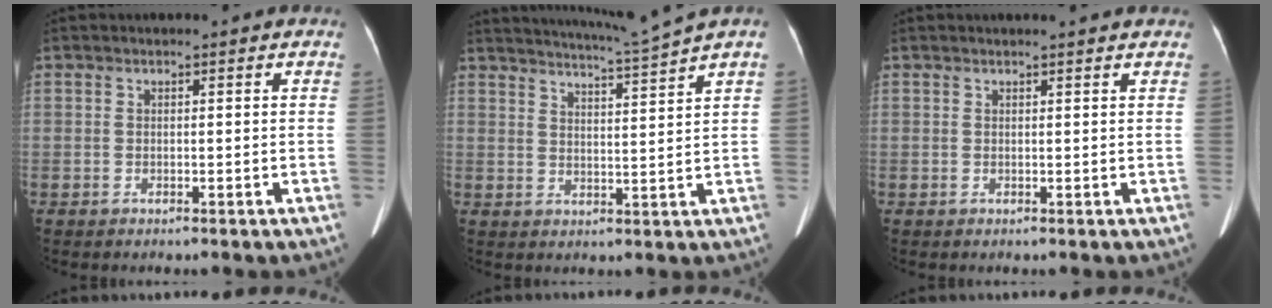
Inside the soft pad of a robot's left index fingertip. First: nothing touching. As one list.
[{"total": 7.8, "force": [7.0, -2.7, 2.2], "torque": [-0.046, -0.028, 0.112]}, {"total": 3.1, "force": [2.8, -0.1, 1.2], "torque": [-0.017, 0.014, 0.029]}]